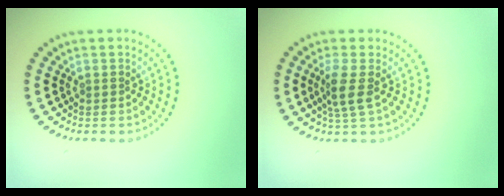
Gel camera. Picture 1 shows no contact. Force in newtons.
{"total": 2.5, "press": 2.0, "slide": 1.5}